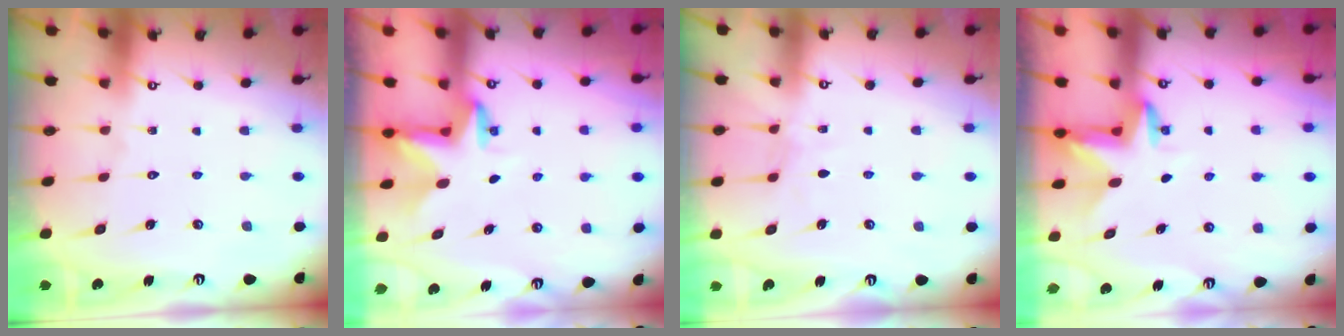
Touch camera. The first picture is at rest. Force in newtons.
{"total": 2.9, "press": 2.9, "slide": 0.2}
{"total": 3.6, "press": 3.6, "slide": 0.4}
{"total": 3.4, "press": 3.4, "slide": 0.1}